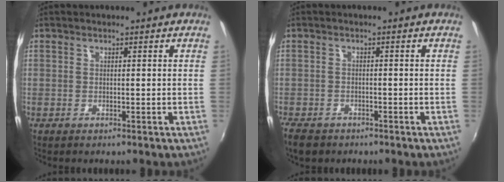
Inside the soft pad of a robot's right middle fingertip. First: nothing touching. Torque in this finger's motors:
{"motor_torque": [0.52, -0.46, 0.18, 0.04]}